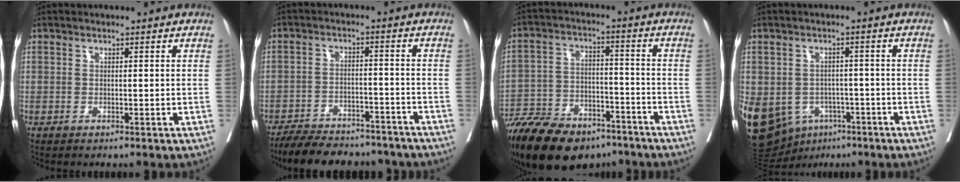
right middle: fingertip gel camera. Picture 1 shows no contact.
{"total": 16.0, "force": [-14.2, 4.5, 5.8], "torque": [-0.106, 0.002, -0.198]}
{"total": 20.2, "force": [-15.2, 8.4, 10.2], "torque": [-0.224, -0.016, -0.251]}
{"total": 23.7, "force": [-10.0, 18.4, 11.0], "torque": [-0.347, -0.013, -0.136]}